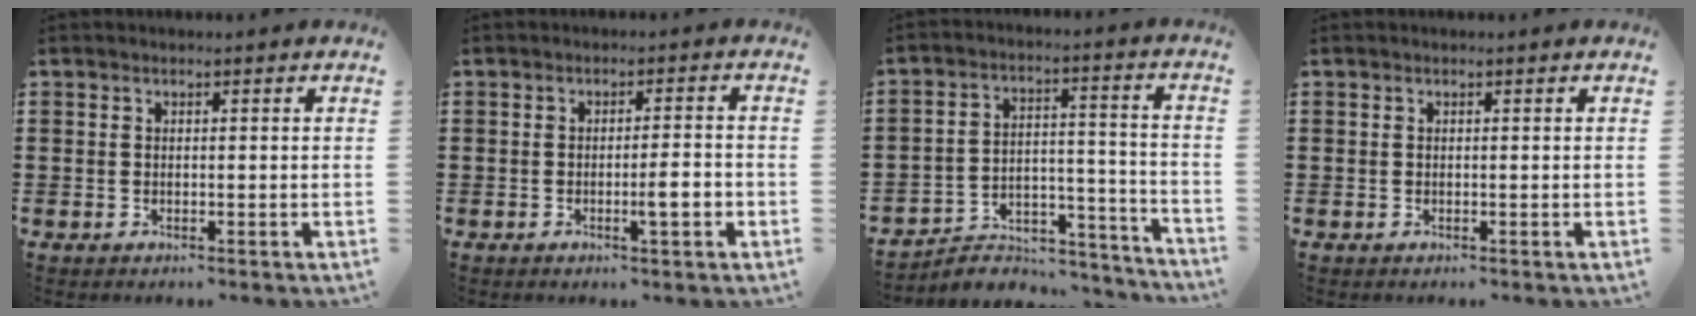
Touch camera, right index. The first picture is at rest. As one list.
[{"total": 4.1, "force": [-1.3, 0.5, 3.8], "torque": [-0.062, -0.001, -0.022]}, {"total": 4.9, "force": [-4.6, 1.6, 1.0], "torque": [-0.018, 0.008, -0.089]}, {"total": 0.0}]